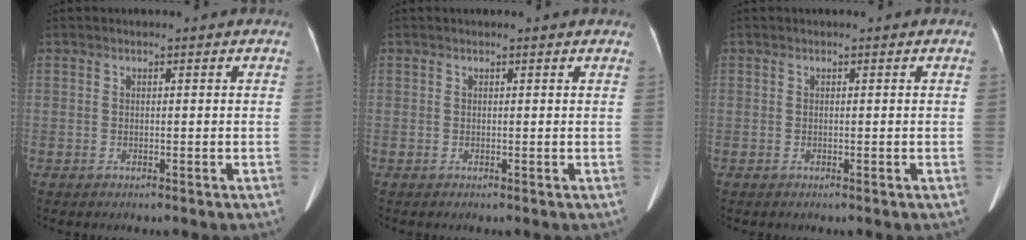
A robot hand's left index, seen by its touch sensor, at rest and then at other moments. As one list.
[{"total": 1.1, "force": [1.1, 0.1, 0.3], "torque": [-0.013, 0.008, 0.007]}, {"total": 0.0}]